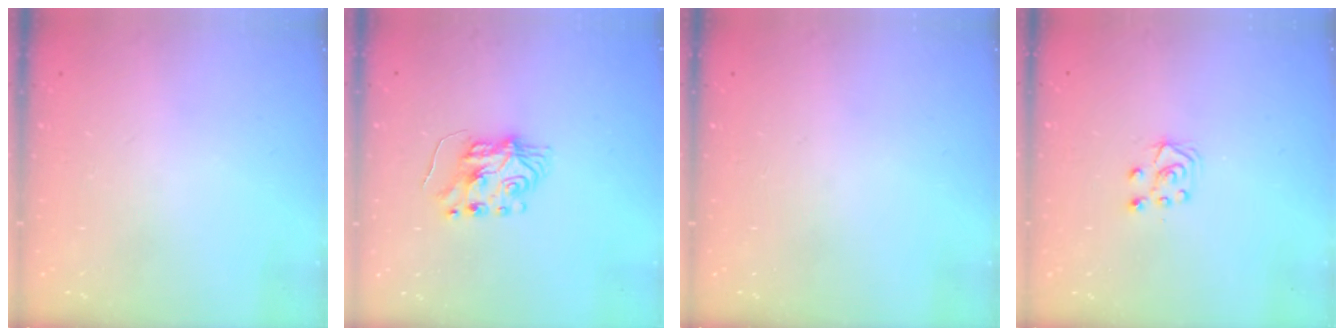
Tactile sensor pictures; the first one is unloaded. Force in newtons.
{"total": 7.1, "press": 7.1, "slide": 0.8}
{"total": 0.0}
{"total": 5.8, "press": 5.8, "slide": 0.5}